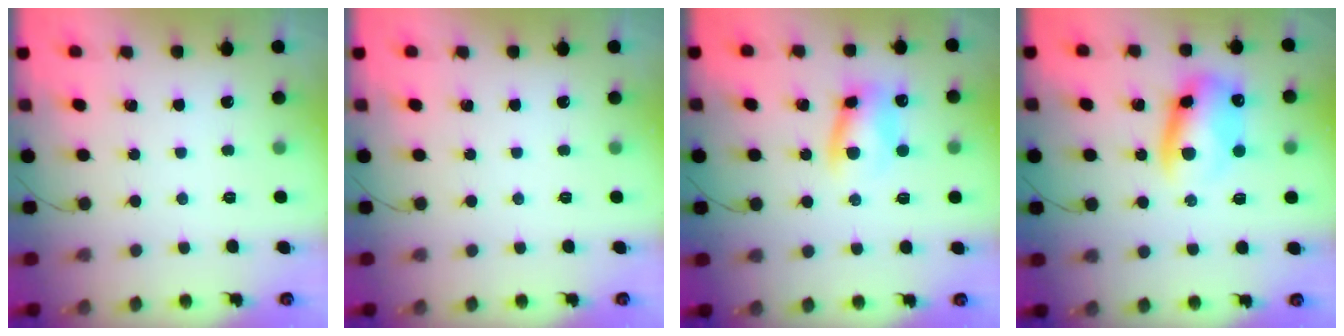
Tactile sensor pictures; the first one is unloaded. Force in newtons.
{"total": 0.0}
{"total": 9.3, "press": 9.2, "slide": 1.6}
{"total": 10.9, "press": 10.7, "slide": 2.1}